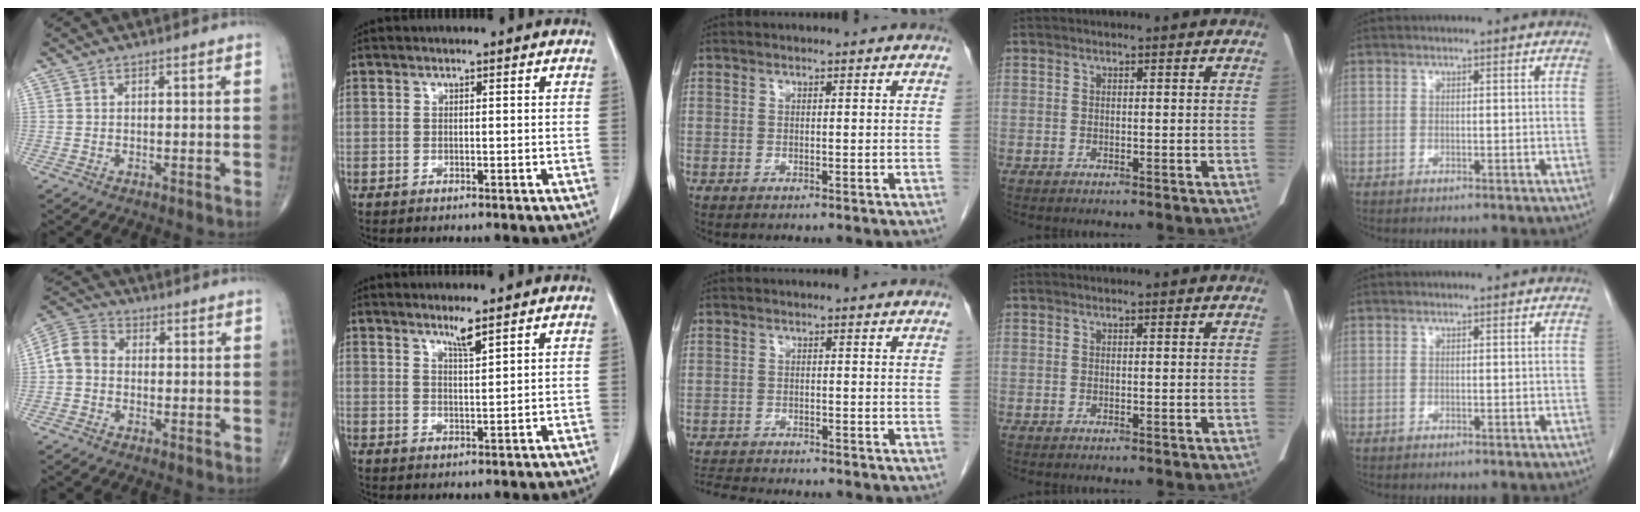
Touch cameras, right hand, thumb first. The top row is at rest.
{"thumb": {"total": 6.2, "force": [-0.4, 5.0, 3.6], "torque": [-0.061, 0.020, -0.023]}, "index": {"total": 2.6, "force": [2.0, -0.3, 1.6], "torque": [-0.032, -0.007, 0.039]}, "middle": {"total": 8.1, "force": [-7.5, 0.8, 2.7], "torque": [-0.047, -0.010, -0.116]}}